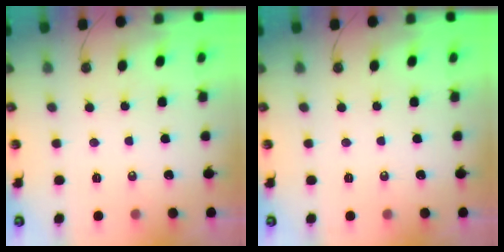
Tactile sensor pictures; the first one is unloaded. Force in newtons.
{"total": 0.0}